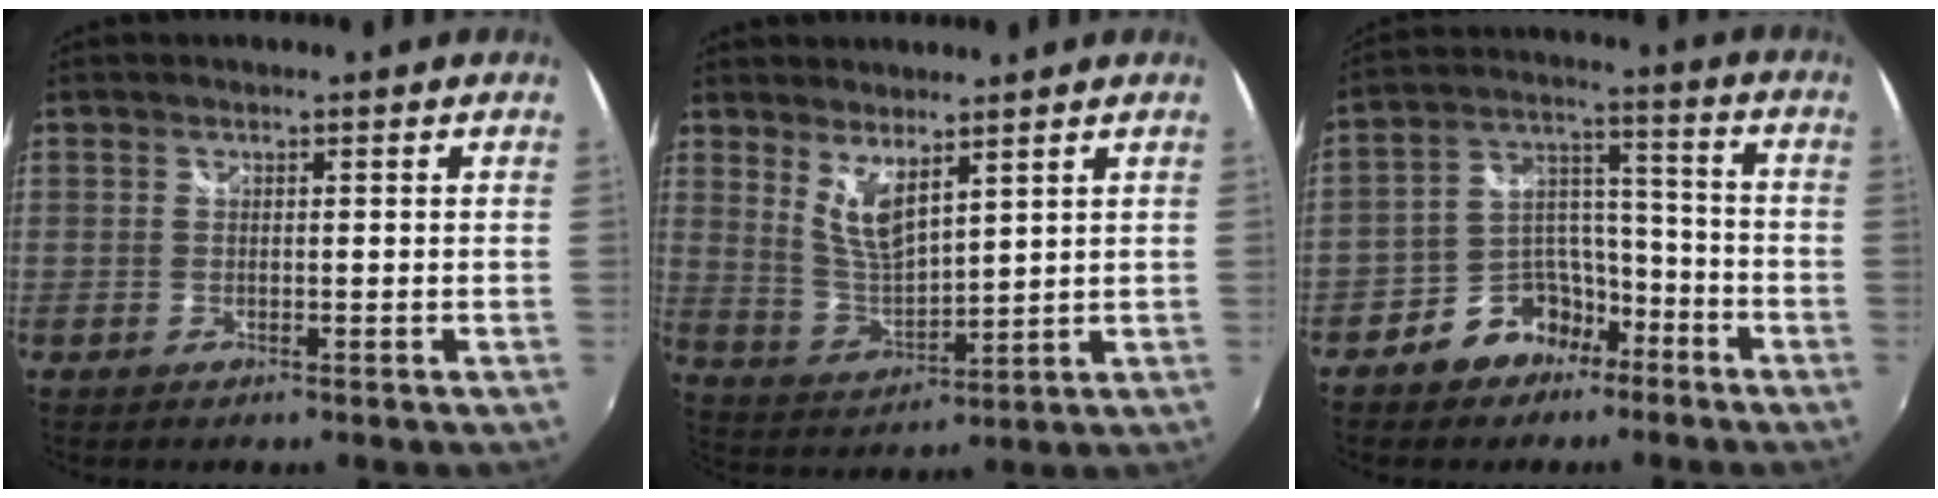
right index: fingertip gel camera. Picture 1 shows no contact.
{"total": 7.1, "force": [4.5, 2.1, 5.0], "torque": [-0.095, -0.014, 0.095]}
{"total": 10.4, "force": [-6.9, 7.0, 3.3], "torque": [-0.061, 0.045, -0.106]}